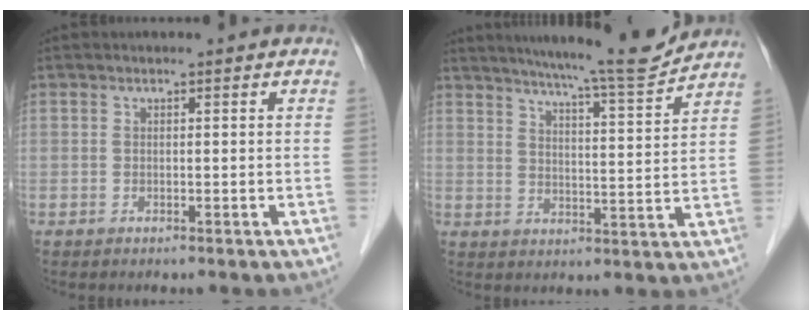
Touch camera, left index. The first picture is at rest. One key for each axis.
{"total": 12.2, "fx": 11.2, "fy": -0.7, "fz": 4.8, "tx": -0.078, "ty": -0.013, "tz": 0.156}